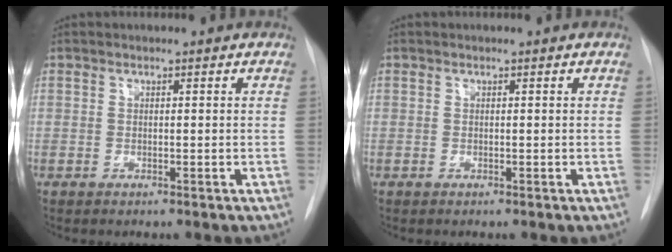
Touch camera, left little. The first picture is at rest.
{"total": 0.0}